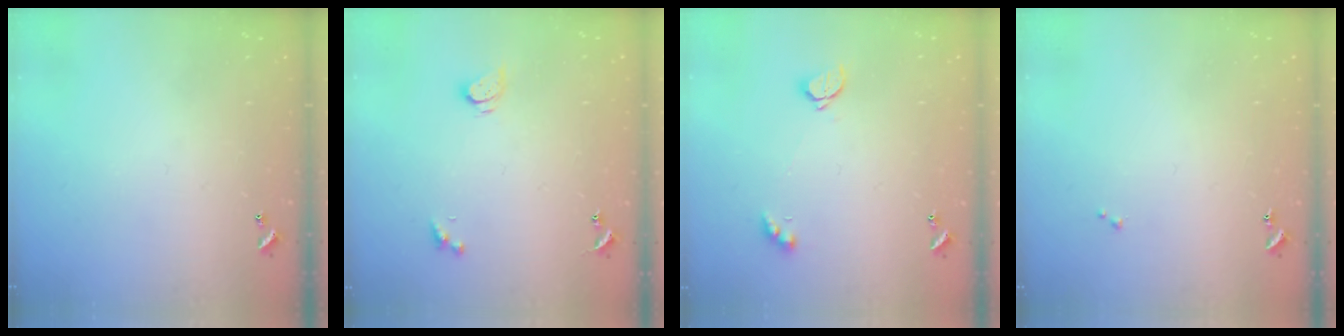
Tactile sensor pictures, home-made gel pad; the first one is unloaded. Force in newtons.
{"total": 2.6, "press": 2.5, "slide": 0.3}
{"total": 2.1, "press": 2.0, "slide": 0.5}
{"total": 0.0}